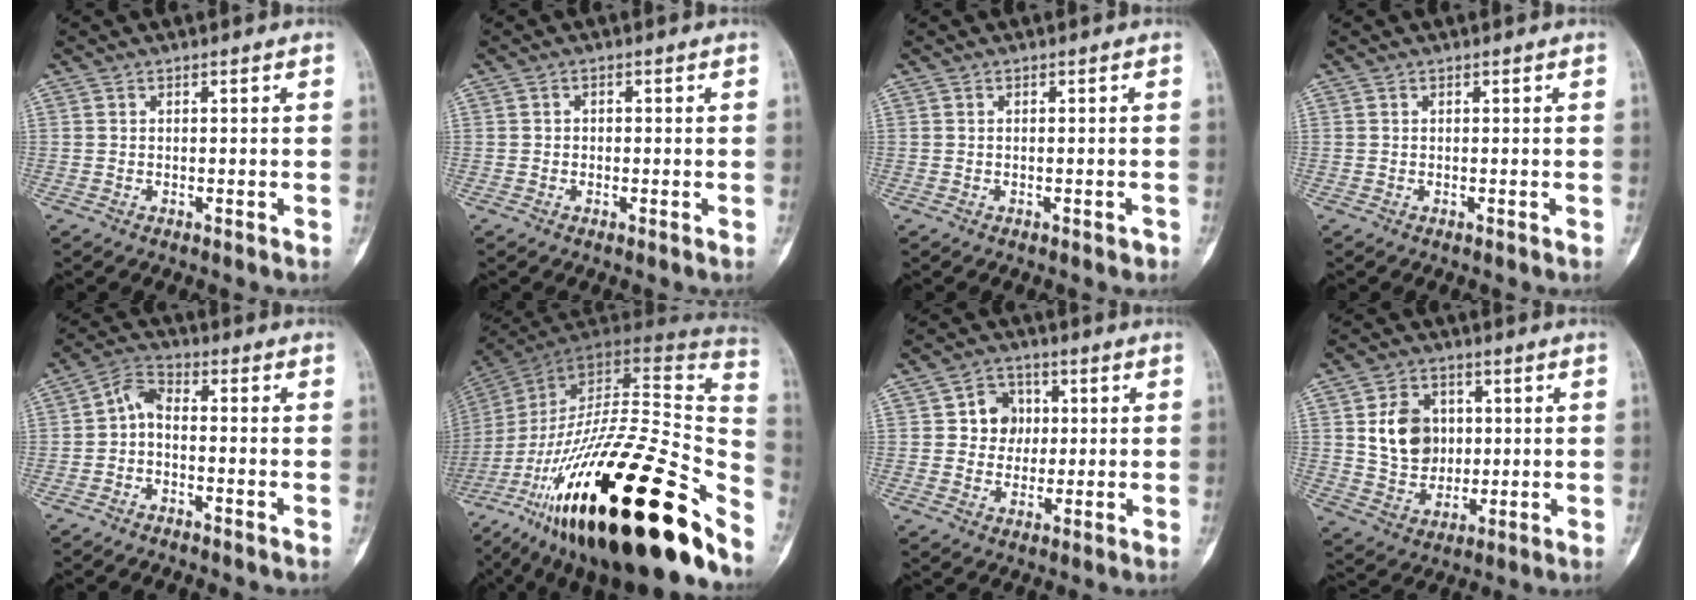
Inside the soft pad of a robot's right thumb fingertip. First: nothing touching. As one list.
[{"total": 0.9, "force": [-0.2, 0.9, 0.2], "torque": [0.010, 0.005, -0.005]}, {"total": 0.8, "force": [-0.5, 0.4, 0.5], "torque": [-0.009, 0.003, -0.005]}, {"total": 0.0}, {"total": 4.5, "force": [-1.3, 2.3, 3.6], "torque": [-0.066, 0.030, -0.037]}, {"total": 43.1, "force": [-21.6, 13.1, 34.9], "torque": [-0.488, 0.032, -0.342]}, {"total": 7.0, "force": [1.1, 6.2, 2.9], "torque": [-0.004, 0.006, 0.015]}, {"total": 10.9, "force": [1.9, 8.7, 6.2], "torque": [-0.070, -0.009, 0.039]}]